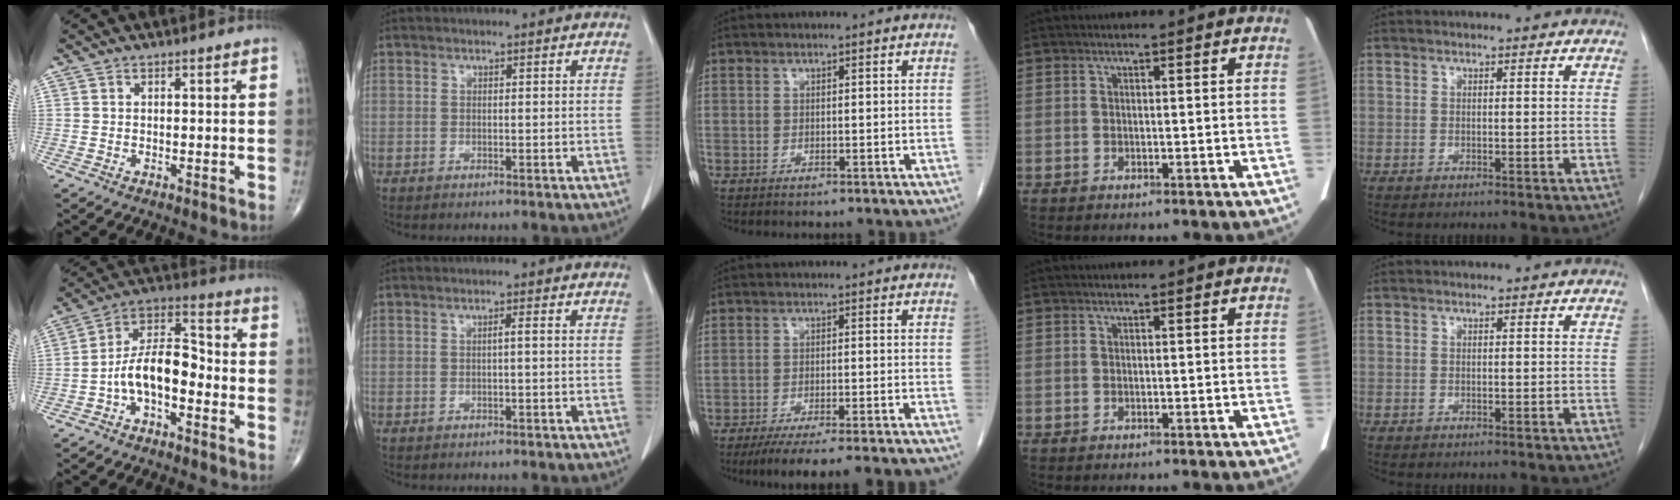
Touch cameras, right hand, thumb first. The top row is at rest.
{"thumb": {"total": 11.8, "force": [-3.4, 5.8, 9.7], "torque": [-0.166, 0.058, -0.072]}, "index": {"total": 0.9, "force": [-0.1, -0.1, 0.9], "torque": [-0.015, 0.002, -0.001]}, "middle": {"total": 15.3, "force": [-13.6, 0.2, 7.0], "torque": [-0.080, -0.029, -0.182]}}